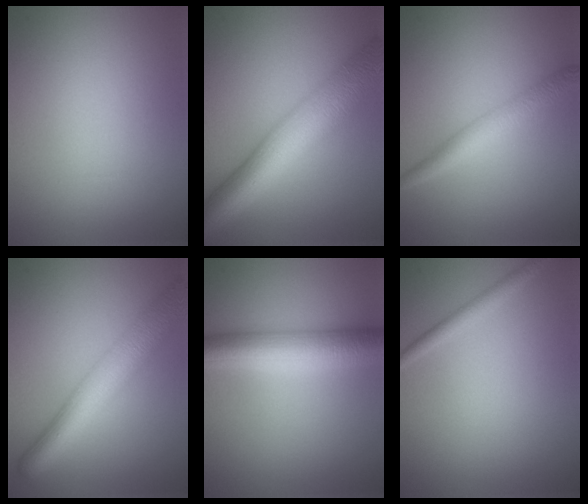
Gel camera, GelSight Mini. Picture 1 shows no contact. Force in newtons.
{"total": 9.5, "press": 9.5, "slide": 0.1}
{"total": 2.7, "press": 2.7, "slide": 0.1}
{"total": 6.9, "press": 6.9, "slide": 0.1}
{"total": 6.3, "press": 6.3, "slide": 0.1}
{"total": 1.4, "press": 1.4, "slide": 0.1}